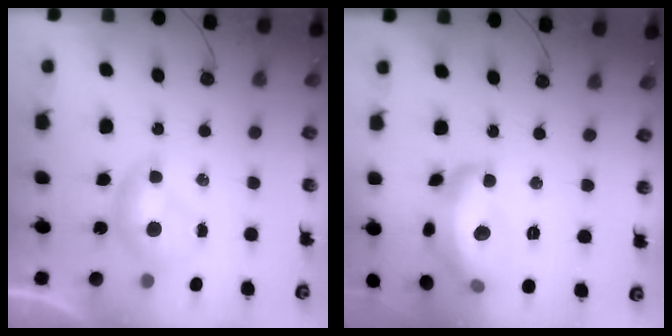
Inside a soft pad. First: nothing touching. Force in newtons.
{"total": 11.9, "press": 11.9, "slide": 1.4}